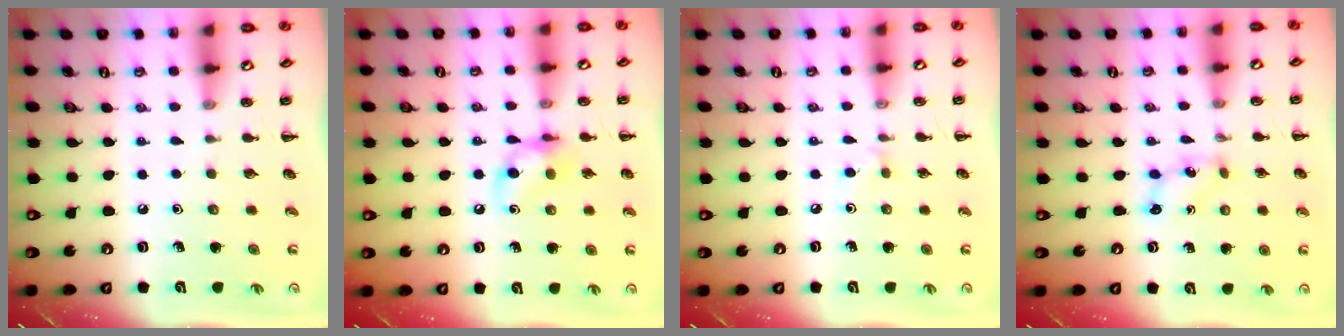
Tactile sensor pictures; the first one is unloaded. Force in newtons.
{"total": 9.8, "press": 9.7, "slide": 1.3}
{"total": 3.6, "press": 3.4, "slide": 1.3}
{"total": 1.8, "press": 1.8, "slide": 0.3}